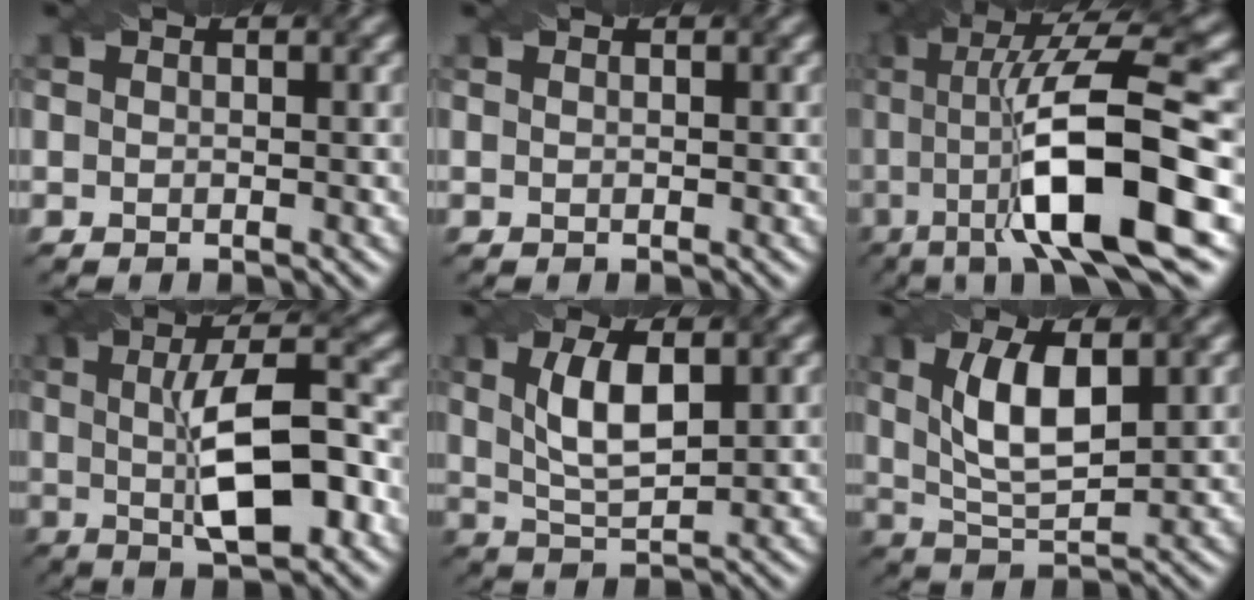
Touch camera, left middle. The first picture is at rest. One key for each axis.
{"total": 0.0}
{"total": 13.1, "fx": -1.9, "fy": 2.7, "fz": 12.7, "tx": -0.192, "ty": 0.013, "tz": -0.033}
{"total": 8.7, "fx": -0.2, "fy": 2.5, "fz": 8.3, "tx": -0.127, "ty": 0.007, "tz": -0.006}
{"total": 5.2, "fx": 1.5, "fy": 2.0, "fz": 4.6, "tx": -0.098, "ty": 0.001, "tz": 0.030}
{"total": 6.4, "fx": 1.7, "fy": 2.5, "fz": 5.6, "tx": -0.112, "ty": 0.002, "tz": 0.035}